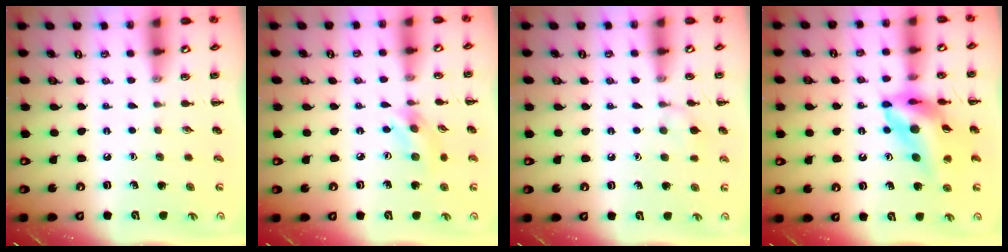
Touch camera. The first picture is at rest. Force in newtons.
{"total": 4.1, "press": 4.0, "slide": 0.6}
{"total": 7.3, "press": 7.0, "slide": 2.1}
{"total": 14.2, "press": 13.5, "slide": 4.6}